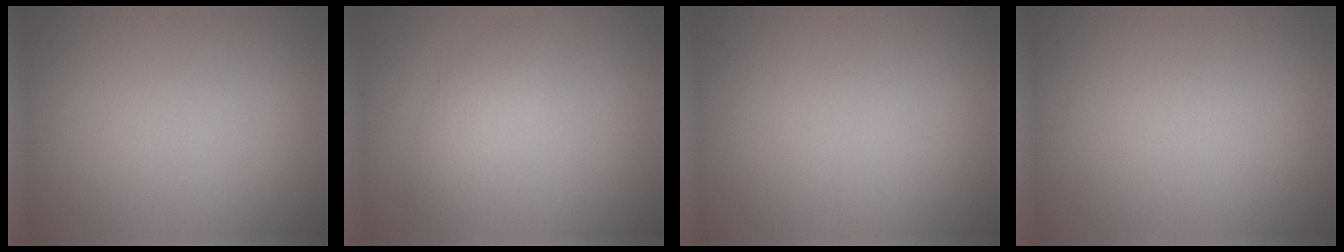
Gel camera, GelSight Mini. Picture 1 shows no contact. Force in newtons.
{"total": 2.5, "press": 2.5, "slide": 0.0}
{"total": 0.0}
{"total": 0.0}